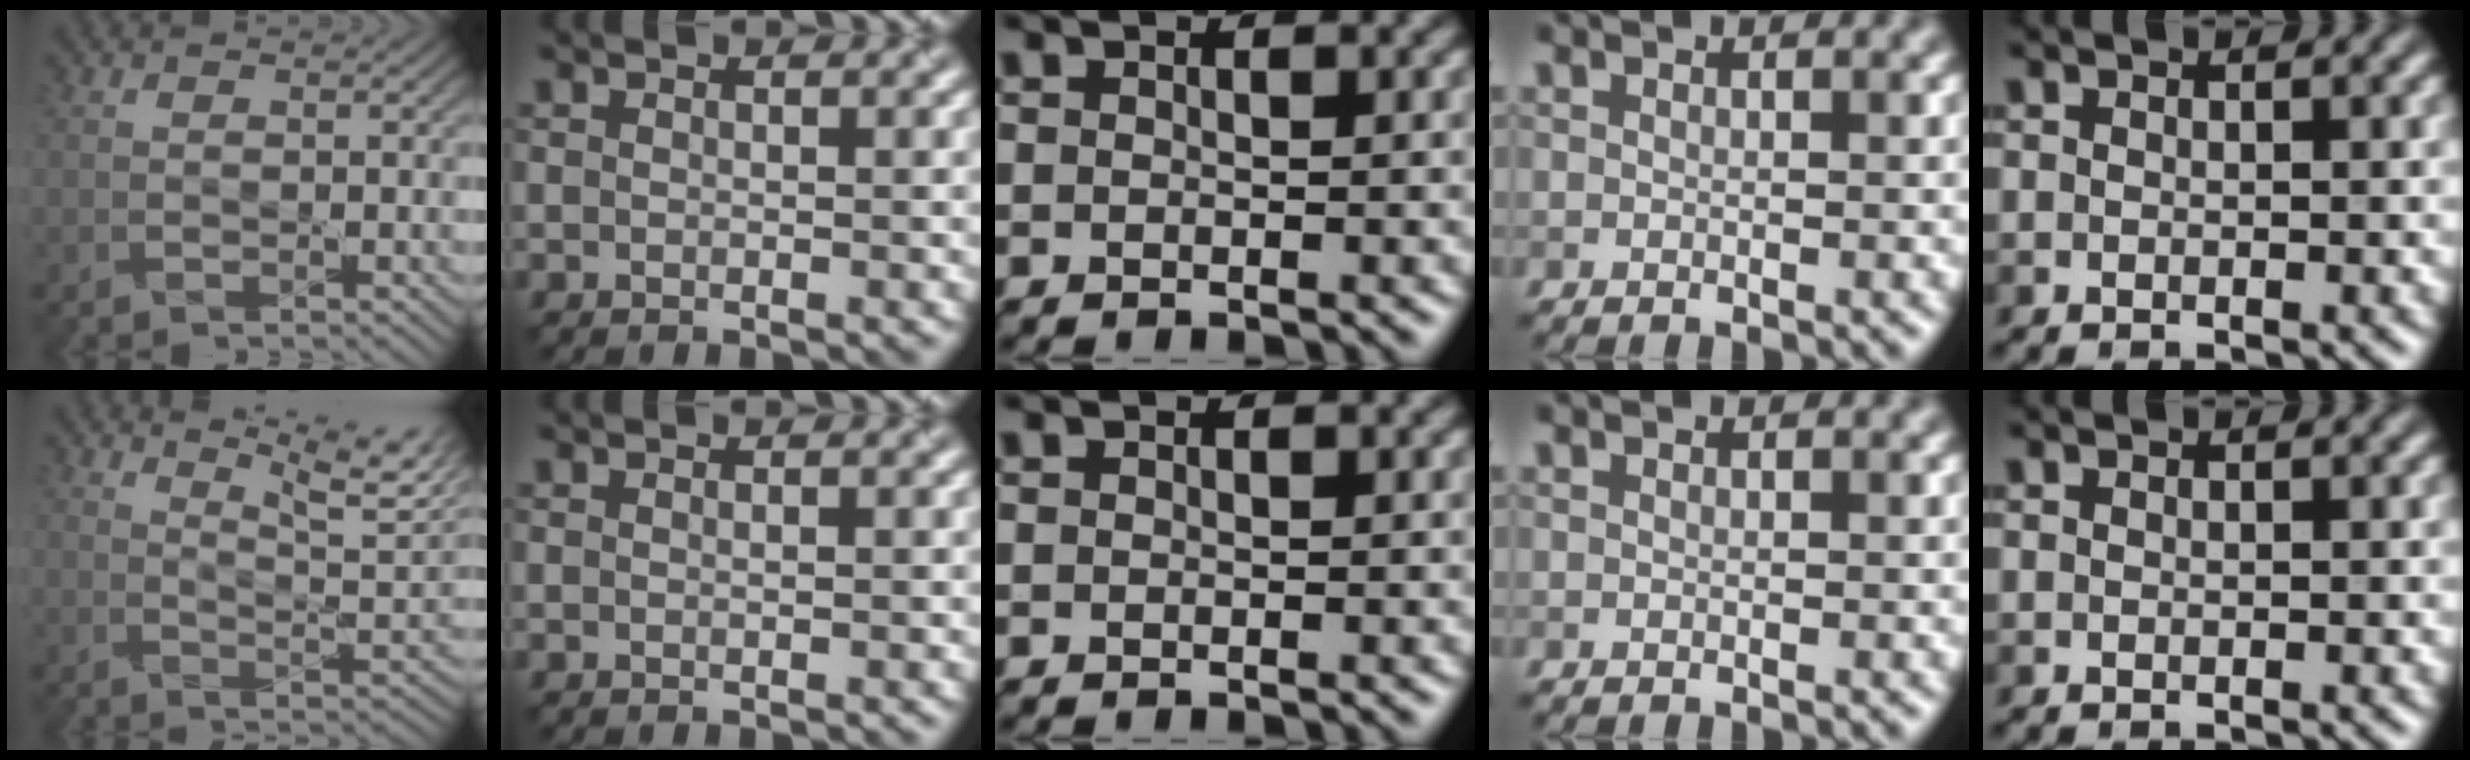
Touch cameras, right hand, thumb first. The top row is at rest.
{"thumb": {"total": 9.0, "force": [6.3, 1.7, 6.2], "torque": [-0.102, 0.004, 0.088]}}